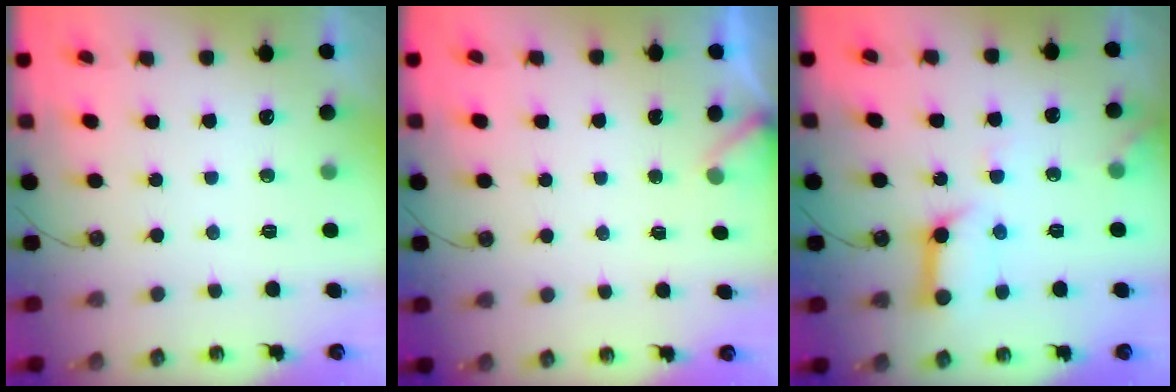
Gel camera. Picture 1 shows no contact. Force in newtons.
{"total": 1.7, "press": 1.7, "slide": 0.1}
{"total": 11.4, "press": 11.4, "slide": 1.2}